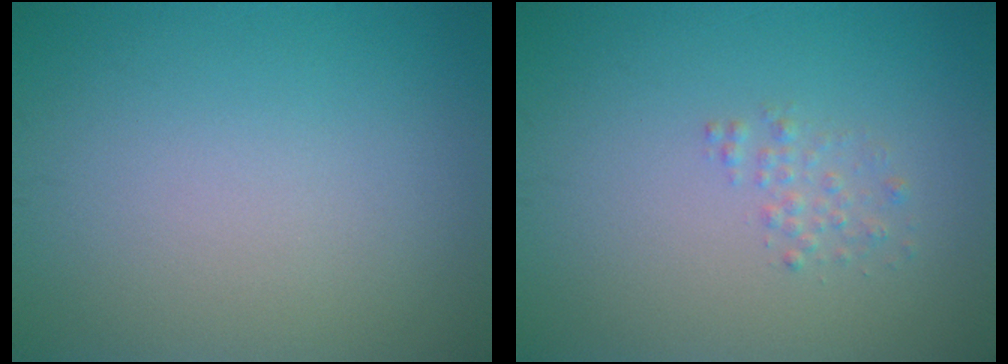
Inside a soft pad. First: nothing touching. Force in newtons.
{"total": 1.2, "press": 1.2, "slide": 0.0}